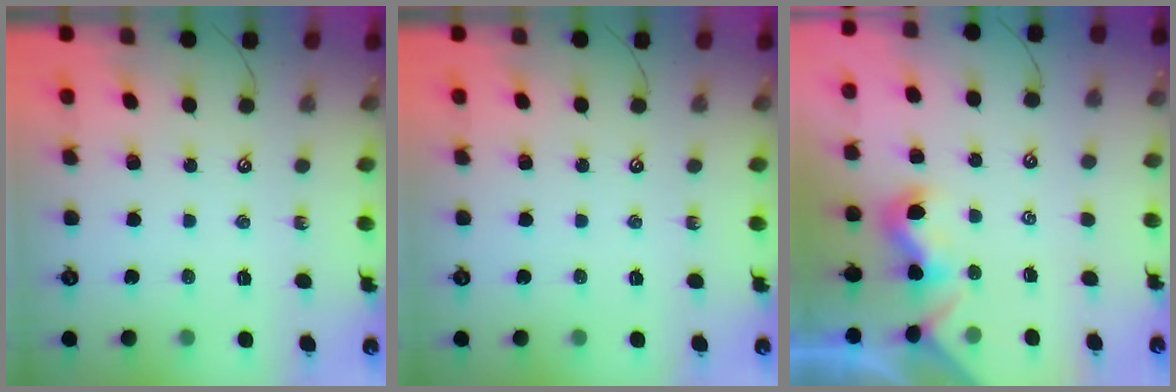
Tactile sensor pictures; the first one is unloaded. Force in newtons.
{"total": 0.0}
{"total": 0.7, "press": 0.5, "slide": 0.4}